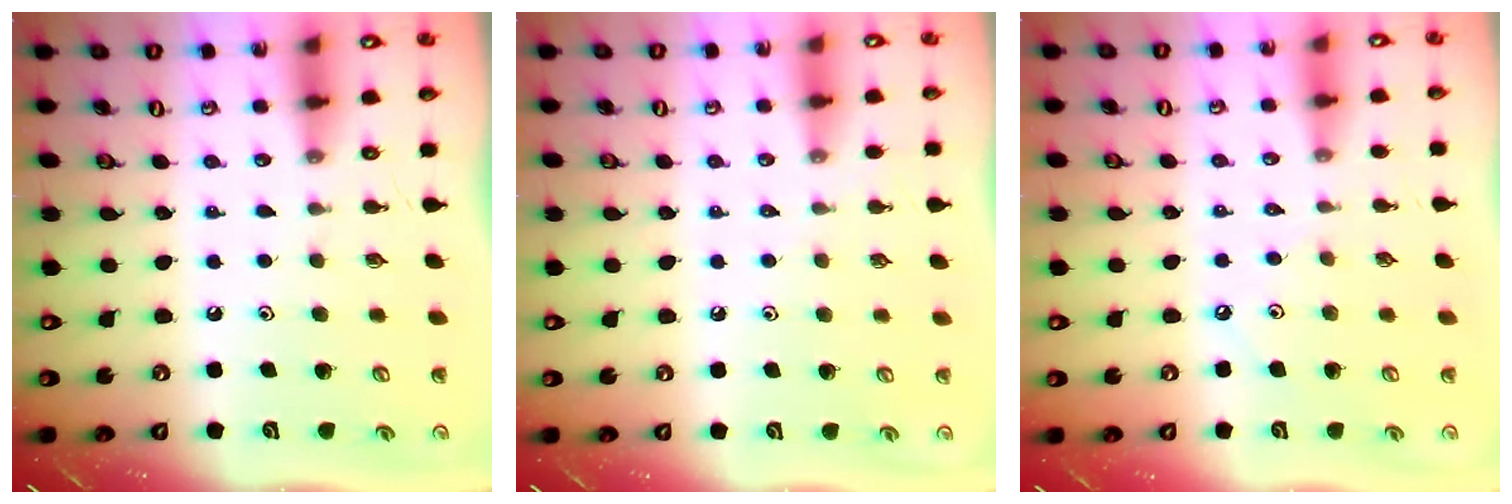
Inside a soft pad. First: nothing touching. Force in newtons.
{"total": 1.8, "press": 1.7, "slide": 0.4}
{"total": 1.7, "press": 1.7, "slide": 0.4}